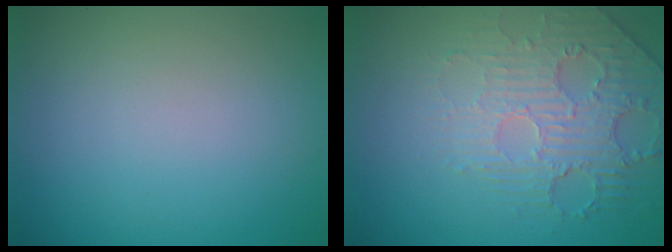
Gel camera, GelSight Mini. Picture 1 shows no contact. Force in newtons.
{"total": 2.9, "press": 2.4, "slide": 1.6}